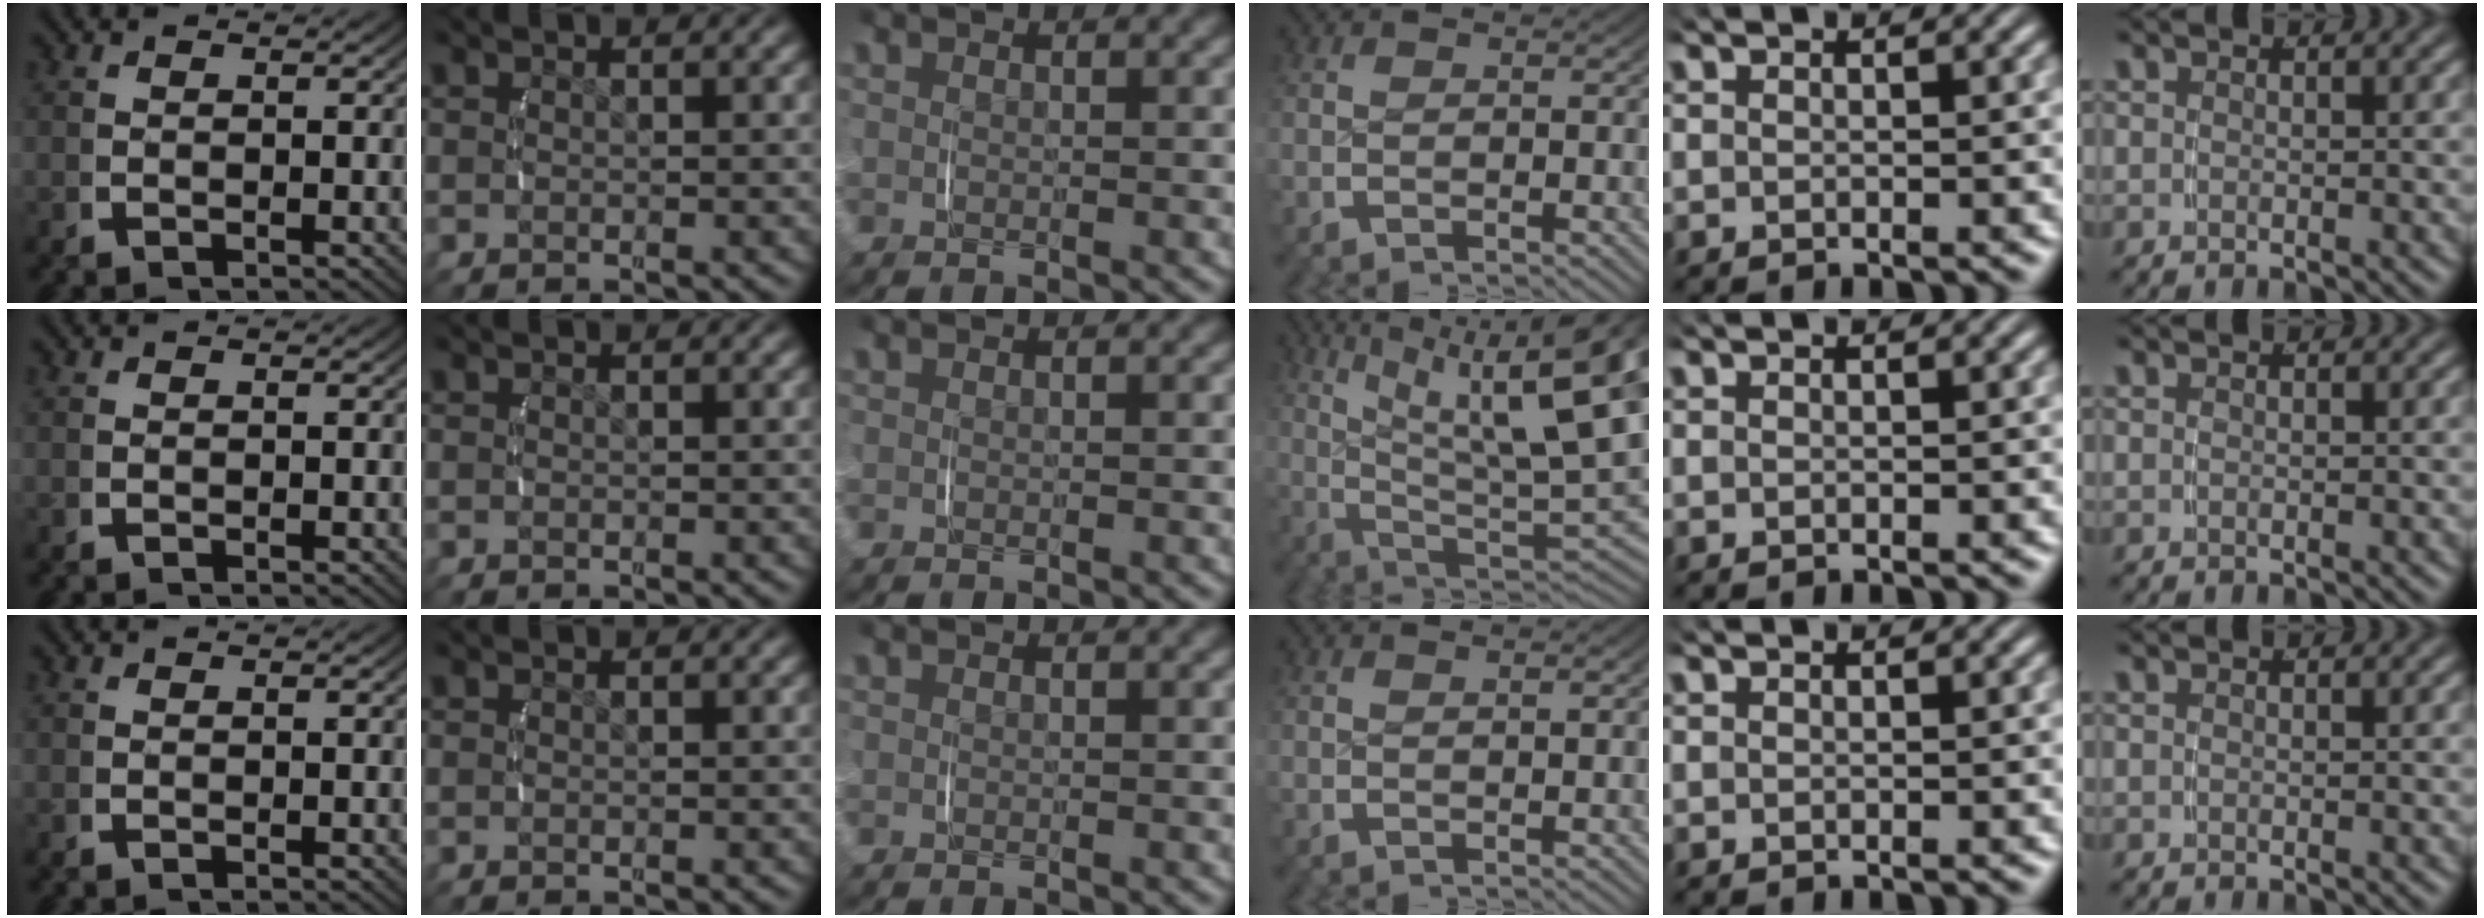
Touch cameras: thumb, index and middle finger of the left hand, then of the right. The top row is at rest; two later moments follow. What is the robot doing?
{"motion": "lift_and_place", "object": "glasses case"}